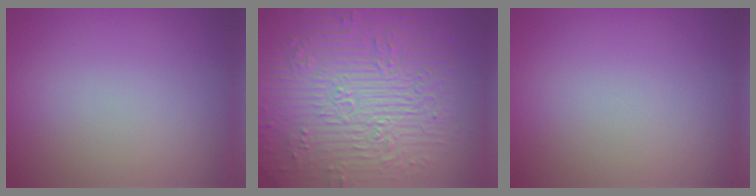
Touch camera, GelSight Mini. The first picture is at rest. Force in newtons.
{"total": 12.0, "press": 7.9, "slide": 9.0}
{"total": 0.0}